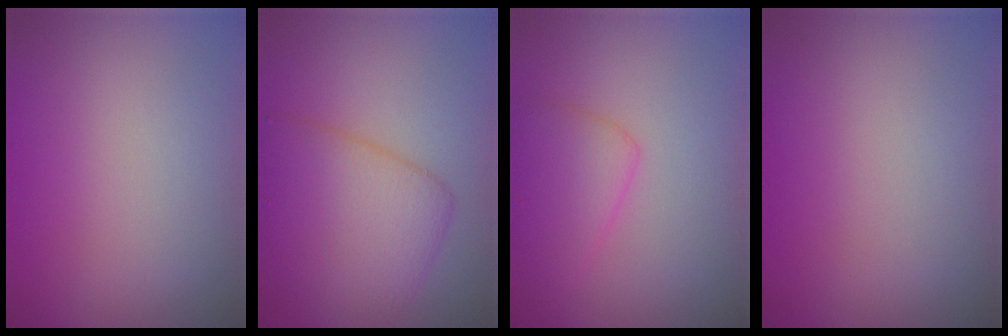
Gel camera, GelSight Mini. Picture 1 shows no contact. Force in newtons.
{"total": 6.0, "press": 6.0, "slide": 0.2}
{"total": 3.1, "press": 3.1, "slide": 0.1}
{"total": 0.0}